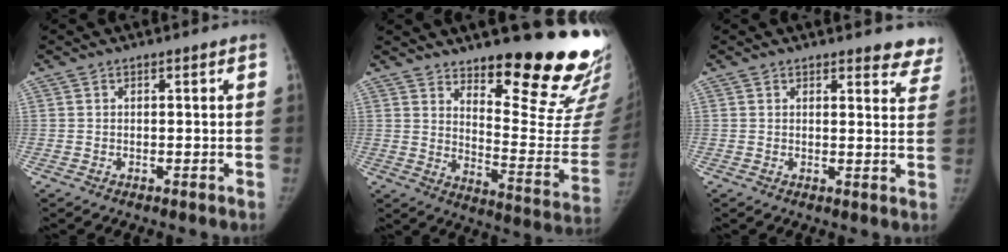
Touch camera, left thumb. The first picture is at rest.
{"total": 23.4, "force": [17.4, 5.5, 14.7], "torque": [-0.160, -0.150, 0.234]}
{"total": 7.1, "force": [6.5, 2.3, 1.5], "torque": [0.031, -0.033, 0.047]}